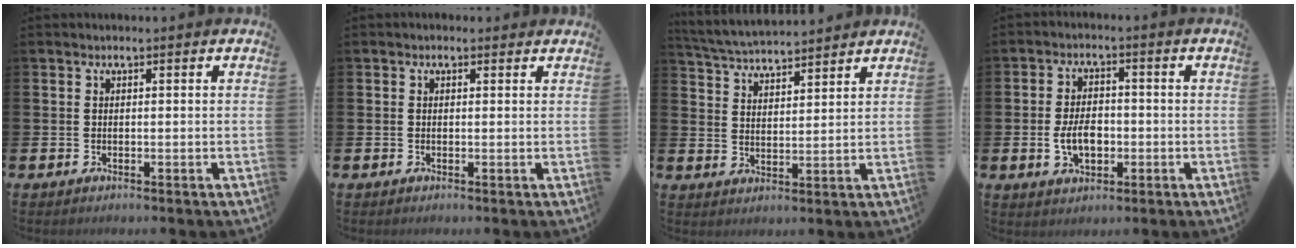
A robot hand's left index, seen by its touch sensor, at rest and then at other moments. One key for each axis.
{"total": 0.5, "fx": 0.1, "fy": 0.5, "fz": 0.2, "tx": -0.002, "ty": 0.006, "tz": 0.001}
{"total": 4.8, "fx": 4.8, "fy": 0.3, "fz": 0.3, "tx": -0.023, "ty": -0.030, "tz": 0.084}
{"total": 4.7, "fx": -0.9, "fy": 2.9, "fz": 3.6, "tx": -0.051, "ty": 0.002, "tz": -0.019}